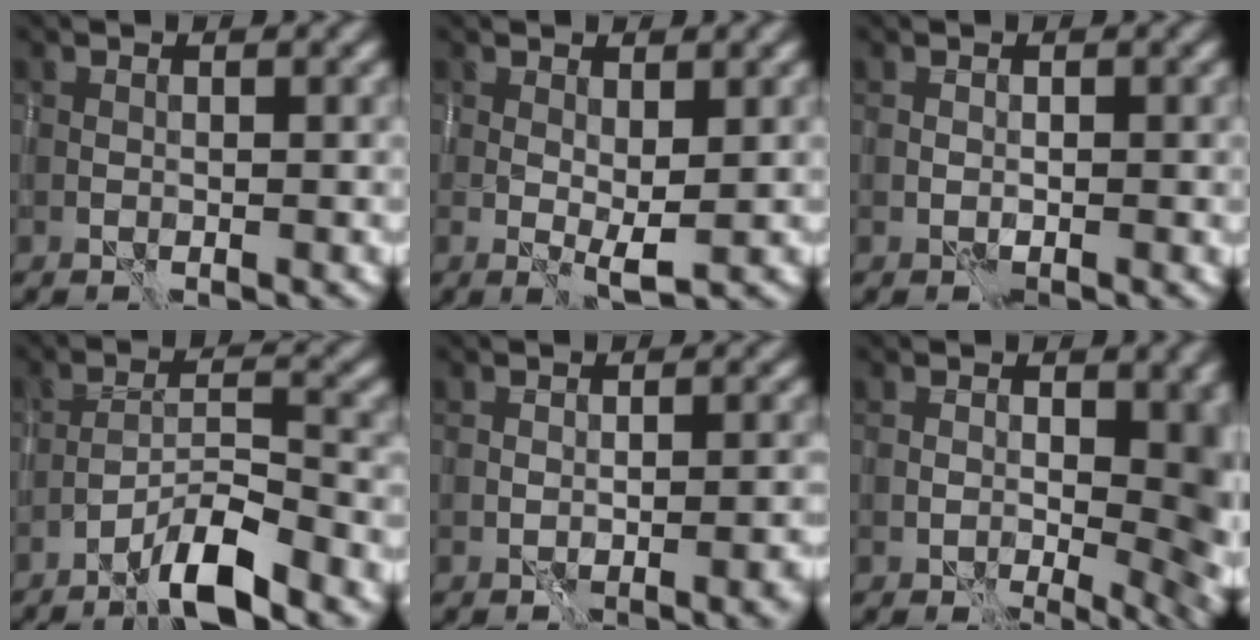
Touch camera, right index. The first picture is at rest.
{"total": 2.1, "force": [0.3, 0.4, 2.1], "torque": [-0.038, -0.007, 0.008]}
{"total": 1.2, "force": [-0.1, 0.7, 0.9], "torque": [-0.017, -0.006, 0.000]}
{"total": 5.3, "force": [-3.9, 0.7, 3.6], "torque": [-0.062, 0.010, -0.074]}
{"total": 2.7, "force": [-1.2, 0.6, 2.3], "torque": [-0.028, 0.003, -0.018]}
{"total": 9.6, "force": [-0.3, 5.0, 8.1], "torque": [-0.095, -0.014, 0.007]}